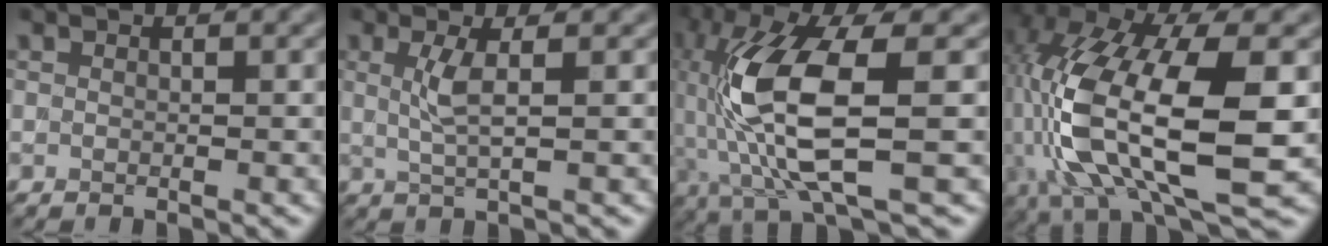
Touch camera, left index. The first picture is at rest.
{"total": 2.5, "force": [0.5, 0.5, 2.4], "torque": [-0.051, -0.002, 0.010]}
{"total": 10.9, "force": [-1.2, 3.4, 10.3], "torque": [-0.223, 0.002, -0.021]}
{"total": 15.2, "force": [-1.9, 6.8, 13.5], "torque": [-0.290, -0.006, -0.035]}